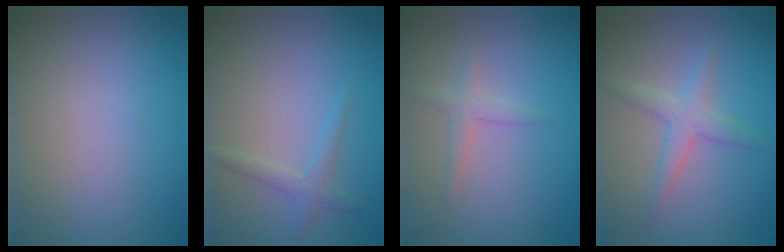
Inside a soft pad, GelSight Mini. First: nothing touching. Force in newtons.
{"total": 1.5, "press": 1.5, "slide": 0.0}
{"total": 1.3, "press": 1.3, "slide": 0.1}
{"total": 2.4, "press": 2.4, "slide": 0.0}